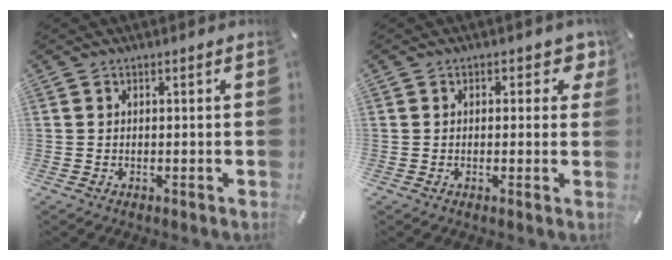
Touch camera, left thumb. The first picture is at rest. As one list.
[{"total": 3.4, "force": [1.2, 2.0, 2.4], "torque": [-0.011, -0.007, 0.012]}]